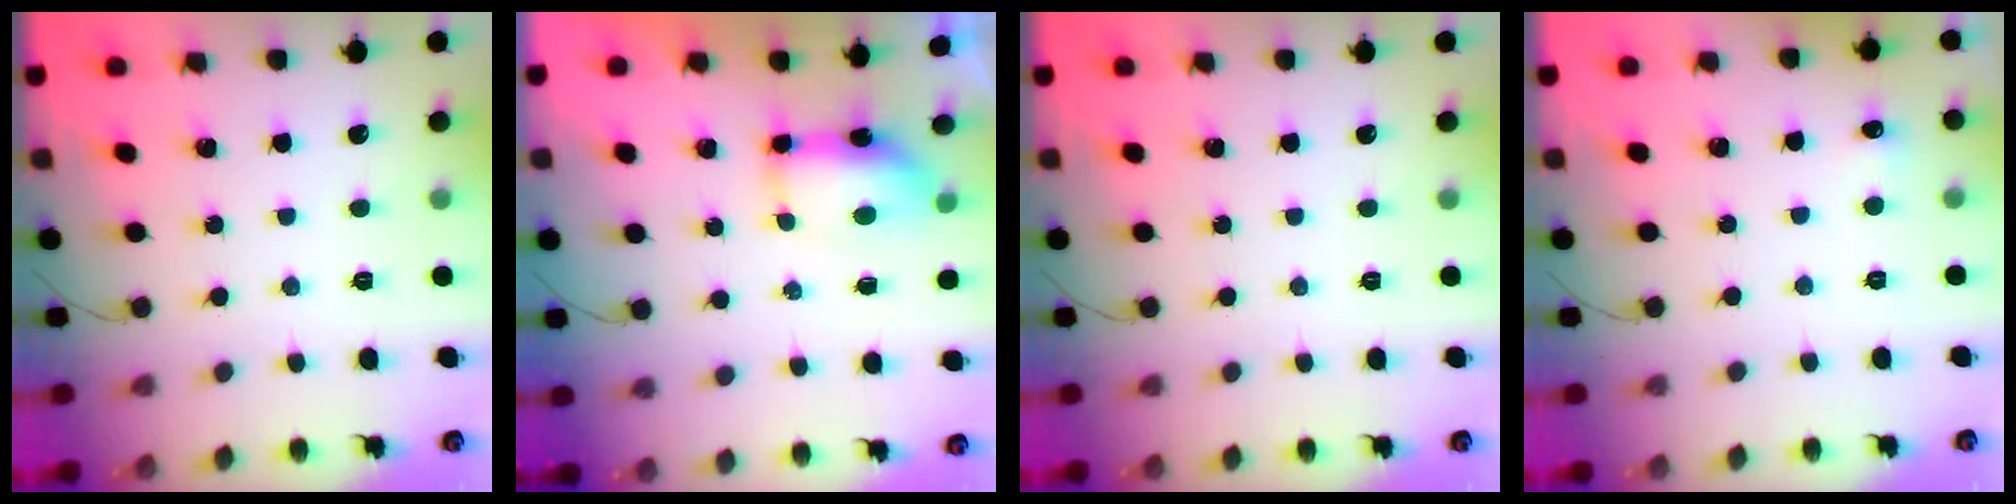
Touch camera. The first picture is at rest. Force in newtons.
{"total": 12.0, "press": 8.1, "slide": 8.8}
{"total": 0.0}
{"total": 3.4, "press": 3.3, "slide": 0.9}